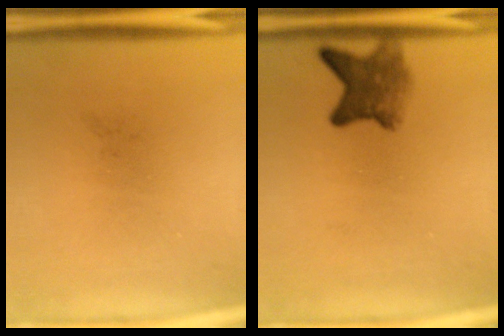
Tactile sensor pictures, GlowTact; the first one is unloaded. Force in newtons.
{"total": 5.2}